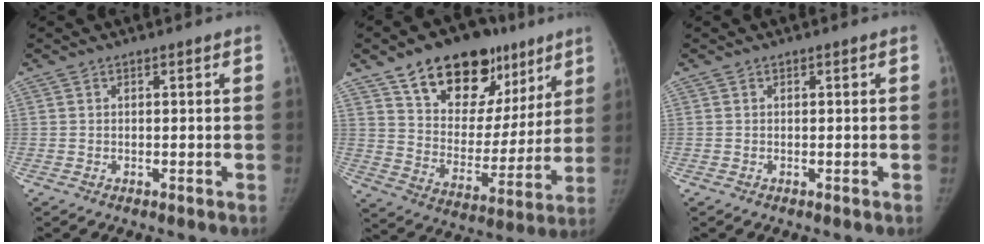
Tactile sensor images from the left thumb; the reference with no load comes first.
{"total": 23.1, "force": [13.7, 13.7, 12.5], "torque": [-0.139, -0.033, 0.223]}
{"total": 0.0}